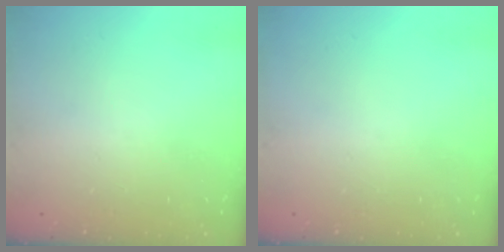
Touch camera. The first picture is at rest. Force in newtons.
{"total": 0.0}